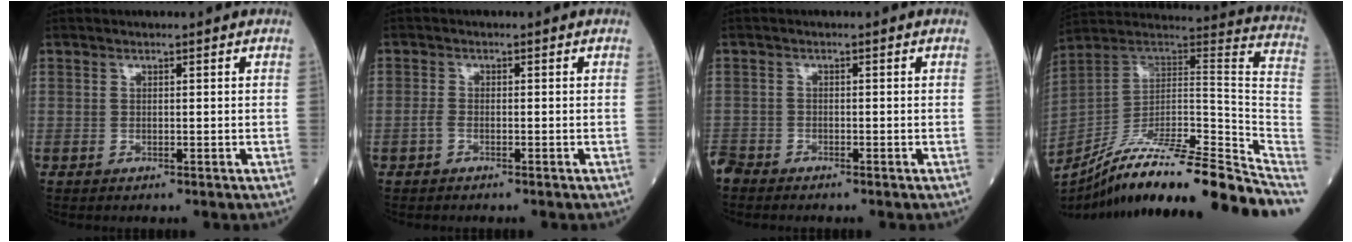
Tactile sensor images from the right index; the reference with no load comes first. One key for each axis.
{"total": 1.3, "fx": -0.8, "fy": 0.5, "fz": 0.9, "tx": -0.025, "ty": 0.000, "tz": -0.018}
{"total": 2.6, "fx": -2.5, "fy": 0.6, "fz": 0.1, "tx": -0.007, "ty": -0.008, "tz": -0.050}
{"total": 27.8, "fx": -22.7, "fy": 0.1, "fz": 16.1, "tx": -0.166, "ty": -0.005, "tz": -0.353}